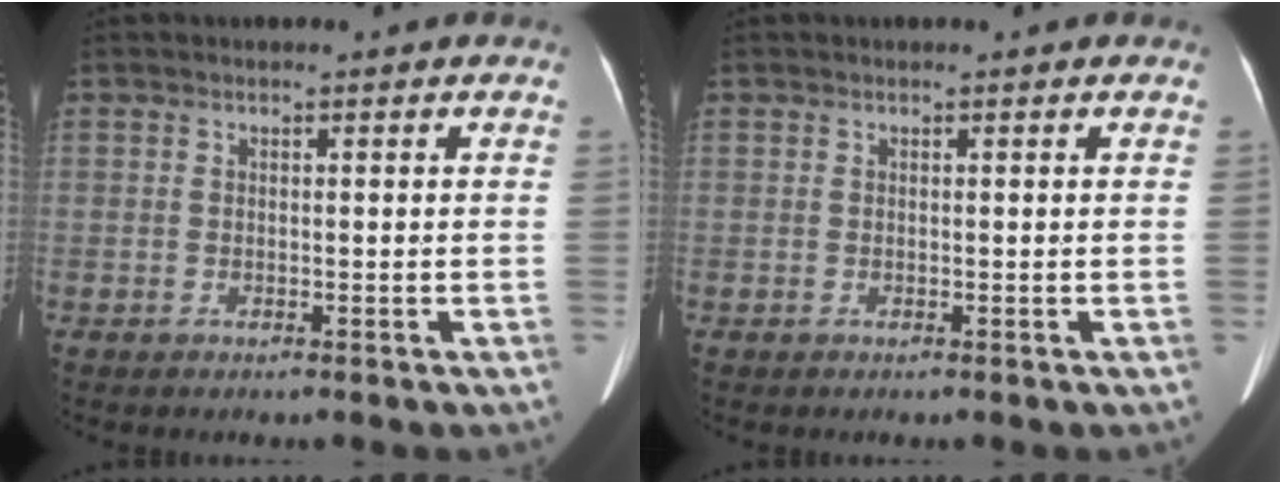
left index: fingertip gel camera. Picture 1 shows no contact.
{"total": 0.0}